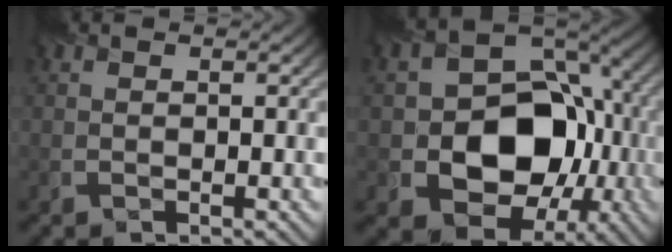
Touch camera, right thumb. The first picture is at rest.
{"total": 14.7, "force": [-2.7, 11.0, 9.2], "torque": [-0.138, -0.021, -0.050]}